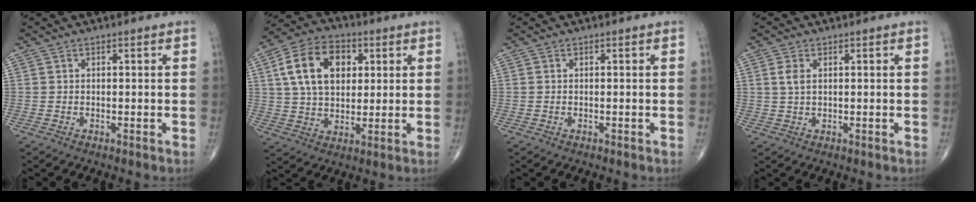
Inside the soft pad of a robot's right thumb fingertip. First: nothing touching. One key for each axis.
{"total": 14.4, "fx": 3.9, "fy": 9.6, "fz": 10.0, "tx": -0.149, "ty": 0.004, "tz": 0.066}
{"total": 0.0}
{"total": 2.5, "fx": 0.7, "fy": 1.4, "fz": 2.0, "tx": -0.042, "ty": 0.000, "tz": 0.014}